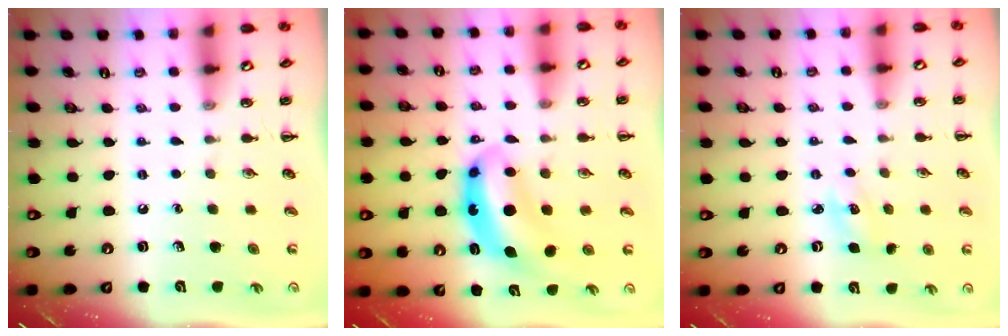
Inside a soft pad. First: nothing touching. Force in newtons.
{"total": 7.9, "press": 7.6, "slide": 1.8}
{"total": 4.0, "press": 3.8, "slide": 1.2}